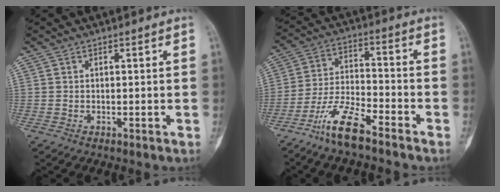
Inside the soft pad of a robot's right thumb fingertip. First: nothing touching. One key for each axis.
{"total": 10.3, "fx": -7.6, "fy": 2.7, "fz": 6.4, "tx": -0.130, "ty": 0.049, "tz": -0.149}